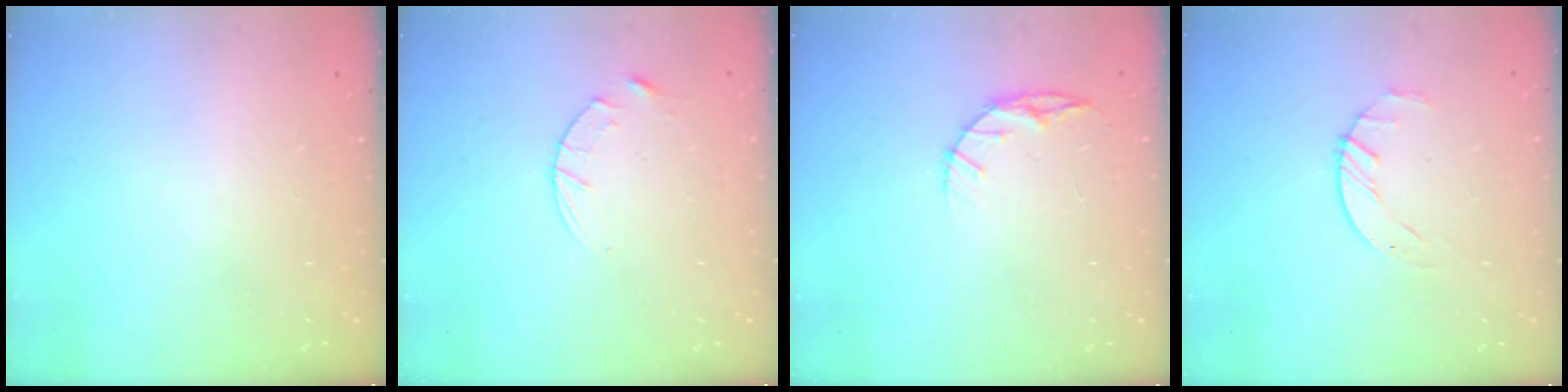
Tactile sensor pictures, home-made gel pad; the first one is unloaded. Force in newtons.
{"total": 3.2, "press": 3.2, "slide": 0.4}
{"total": 5.8, "press": 5.8, "slide": 0.6}
{"total": 2.1, "press": 2.1, "slide": 0.3}